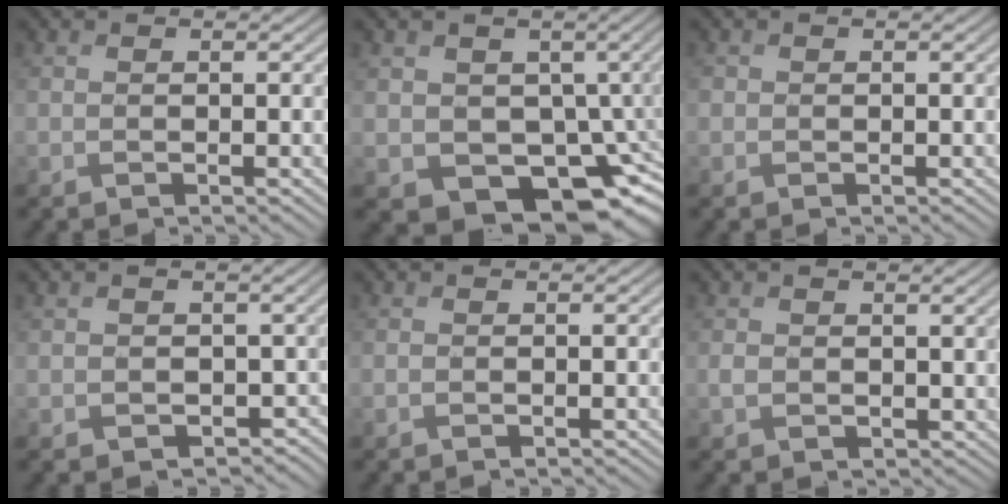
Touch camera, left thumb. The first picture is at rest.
{"total": 10.2, "force": [-2.3, 7.9, 6.0], "torque": [-0.104, -0.043, -0.033]}
{"total": 0.7, "force": [-0.1, 0.7, 0.1], "torque": [0.000, -0.004, -0.007]}
{"total": 5.5, "force": [0.2, 4.8, 2.7], "torque": [-0.060, -0.030, -0.003]}
{"total": 0.5, "force": [-0.3, 0.3, 0.3], "torque": [-0.009, -0.002, -0.004]}
{"total": 2.1, "force": [0.4, 1.8, 1.0], "torque": [-0.030, -0.003, 0.006]}